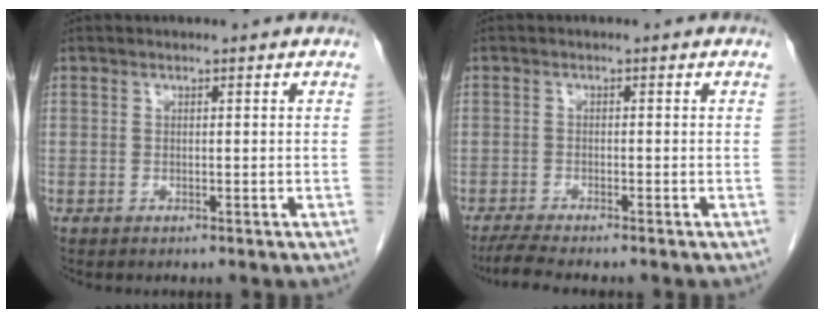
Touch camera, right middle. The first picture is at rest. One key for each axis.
{"total": 3.7, "fx": -3.2, "fy": -0.3, "fz": 1.8, "tx": -0.041, "ty": -0.015, "tz": -0.057}